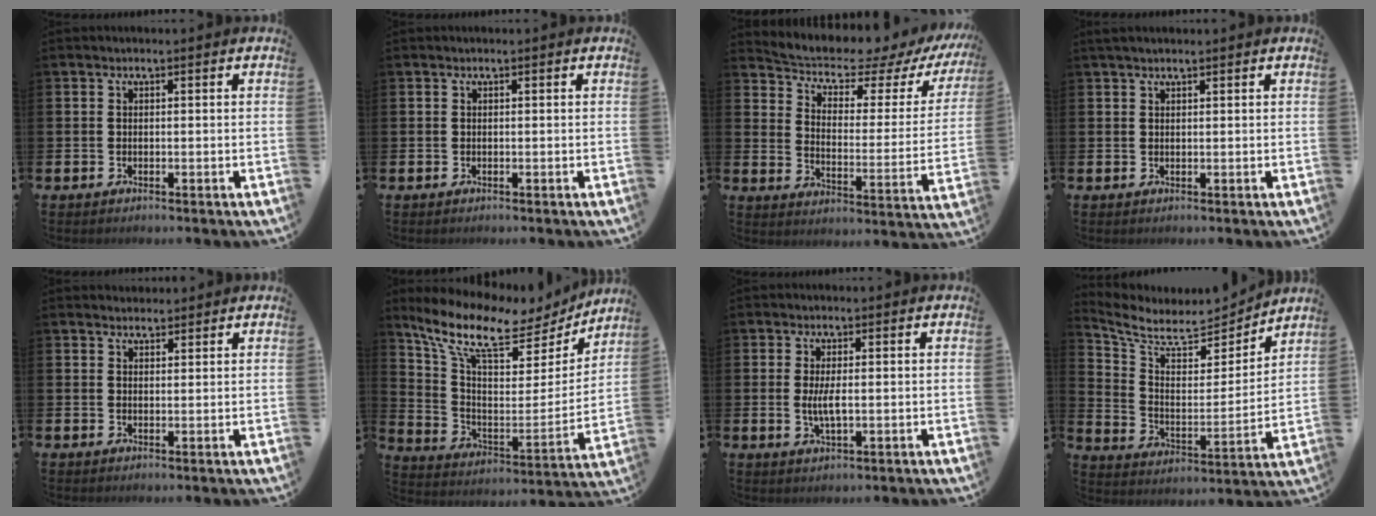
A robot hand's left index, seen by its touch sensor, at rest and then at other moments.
{"total": 0.0}
{"total": 5.8, "force": [5.2, 1.4, 2.1], "torque": [-0.058, -0.047, 0.081]}
{"total": 1.5, "force": [1.4, 0.2, 0.6], "torque": [-0.004, 0.000, 0.023]}
{"total": 2.4, "force": [2.3, 0.6, 0.0], "torque": [0.005, -0.007, 0.042]}
{"total": 10.8, "force": [8.8, 3.7, 5.1], "torque": [-0.124, -0.064, 0.147]}
{"total": 2.9, "force": [0.4, 0.8, 2.7], "torque": [-0.044, -0.002, 0.004]}
{"total": 7.4, "force": [6.9, 2.3, 1.6], "torque": [-0.070, -0.059, 0.117]}